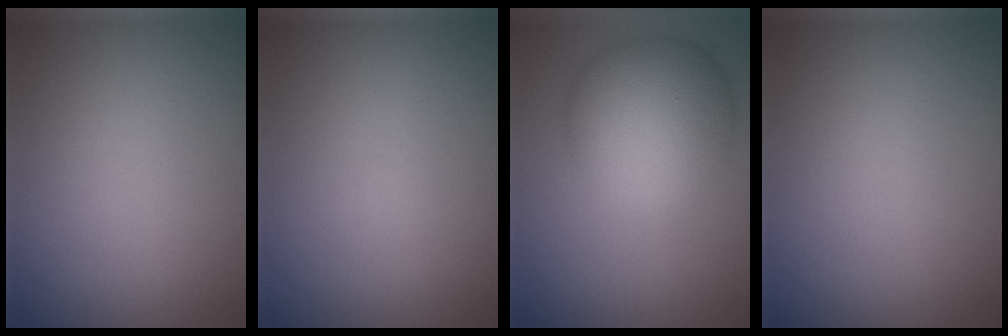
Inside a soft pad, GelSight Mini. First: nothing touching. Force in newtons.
{"total": 0.0}
{"total": 9.5, "press": 9.5, "slide": 0.3}
{"total": 0.0}